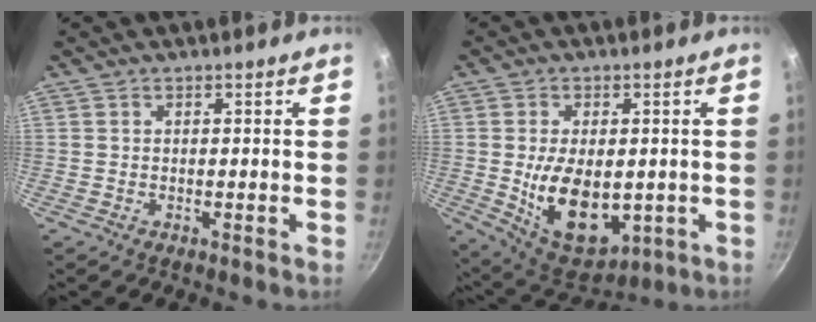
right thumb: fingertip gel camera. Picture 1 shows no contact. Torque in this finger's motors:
{"motor_torque": [-0.31, 0.89, 1.29, 0.23, 0.44]}